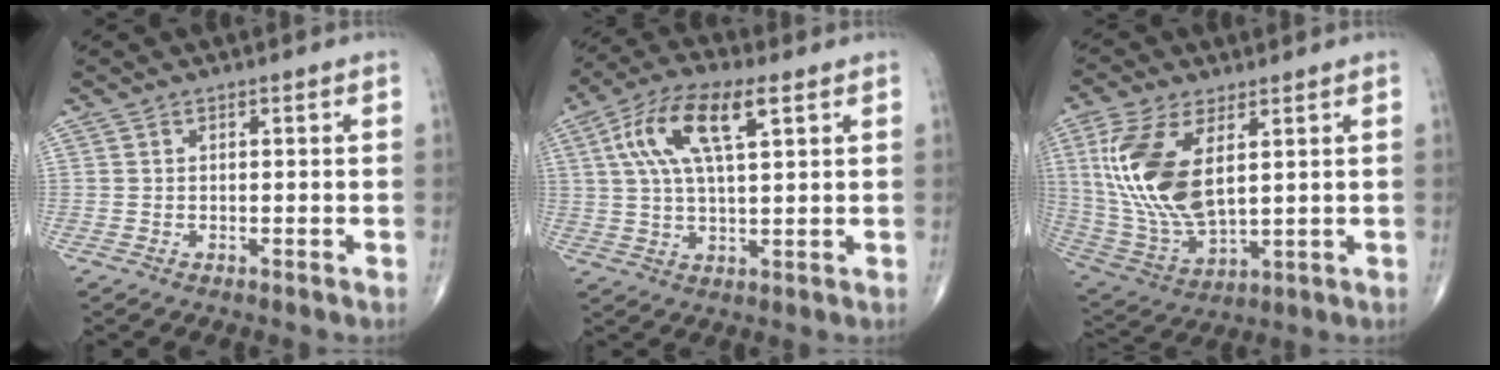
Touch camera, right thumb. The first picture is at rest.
{"total": 13.2, "force": [4.7, 4.8, 11.3], "torque": [-0.226, 0.013, 0.082]}
{"total": 17.0, "force": [4.2, 8.2, 14.2], "torque": [-0.303, -0.020, 0.093]}